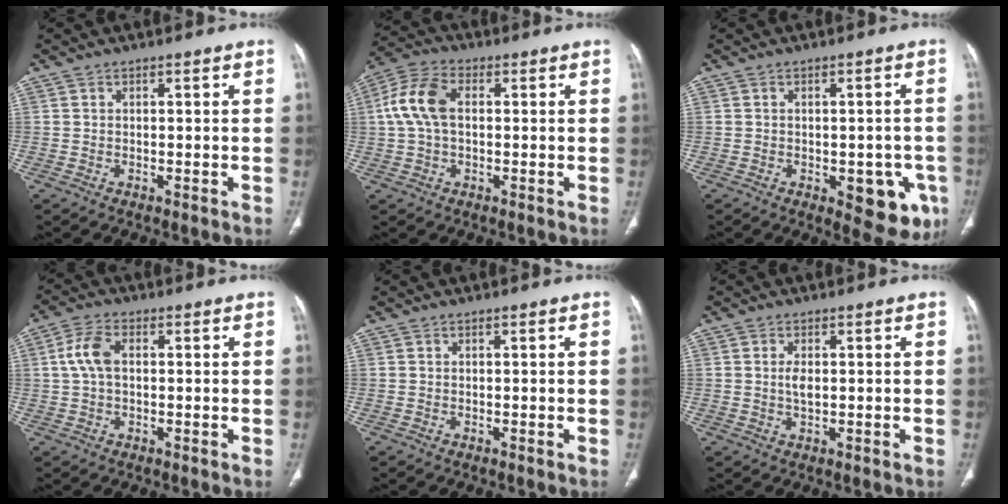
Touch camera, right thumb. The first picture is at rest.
{"total": 9.1, "force": [1.0, 5.5, 7.2], "torque": [-0.159, 0.026, 0.016]}
{"total": 9.9, "force": [-3.5, 4.8, 7.9], "torque": [-0.061, 0.002, -0.033]}
{"total": 5.6, "force": [0.7, 3.3, 4.5], "torque": [-0.103, 0.016, 0.010]}
{"total": 0.0}
{"total": 2.4, "force": [0.3, 1.1, 2.1], "torque": [-0.042, -0.003, 0.005]}